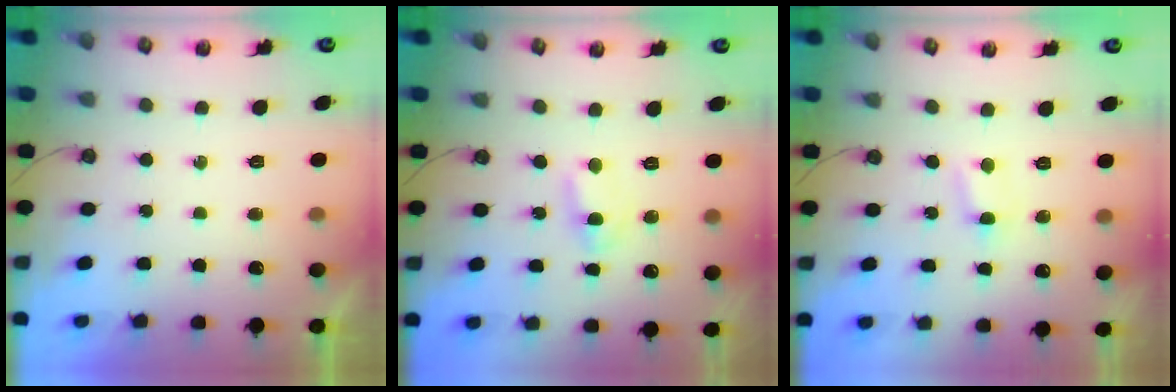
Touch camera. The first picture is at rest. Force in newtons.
{"total": 2.8, "press": 2.8, "slide": 0.3}
{"total": 2.1, "press": 2.1, "slide": 0.3}